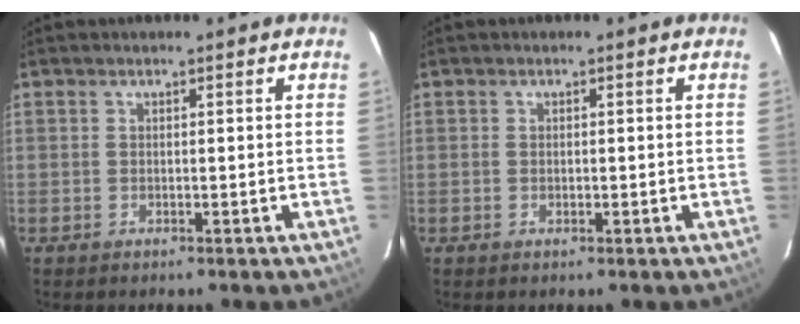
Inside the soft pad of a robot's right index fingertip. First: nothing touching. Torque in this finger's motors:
{"motor_torque": [-0.32, 0.68, -0.12, -0.10]}